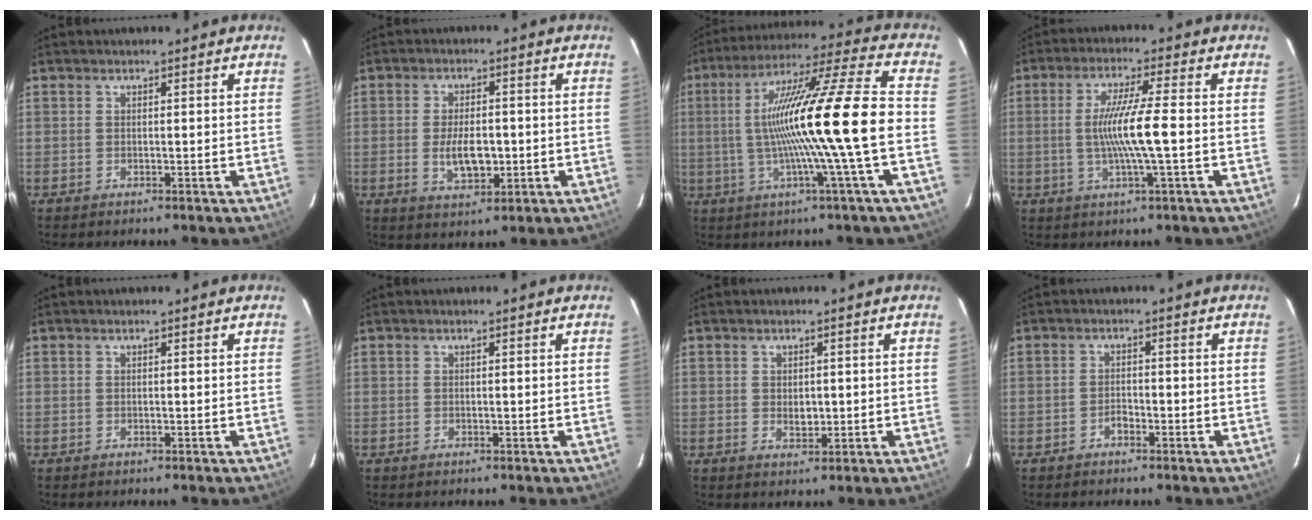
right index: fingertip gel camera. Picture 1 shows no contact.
{"total": 6.9, "force": [-1.1, 3.4, 5.9], "torque": [-0.115, -0.005, -0.015]}
{"total": 19.3, "force": [-2.1, -1.9, 19.0], "torque": [-0.328, 0.002, -0.038]}
{"total": 8.6, "force": [-1.1, -0.7, 8.5], "torque": [-0.160, -0.006, -0.019]}
{"total": 0.0}
{"total": 0.0}
{"total": 2.6, "force": [-0.1, 1.8, 1.8], "torque": [-0.028, -0.001, 0.000]}
{"total": 1.6, "force": [-1.2, 0.8, 0.7], "torque": [-0.013, 0.004, -0.022]}